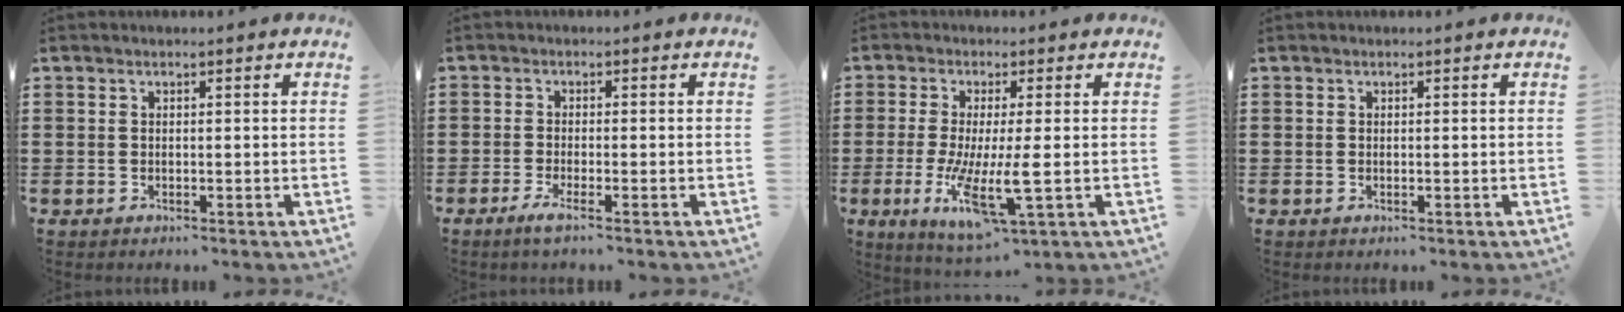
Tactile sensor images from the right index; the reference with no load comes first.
{"total": 2.9, "force": [-2.2, -0.2, 1.8], "torque": [-0.045, -0.009, -0.044]}
{"total": 9.0, "force": [-1.8, 1.3, 8.7], "torque": [-0.172, -0.025, -0.028]}
{"total": 0.0}